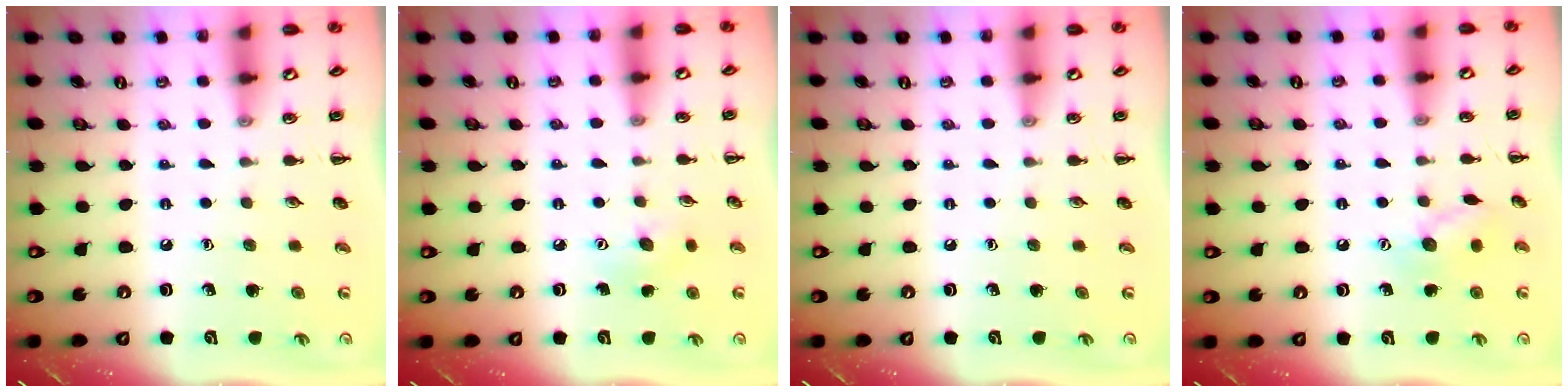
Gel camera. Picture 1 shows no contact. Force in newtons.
{"total": 6.0, "press": 5.8, "slide": 1.4}
{"total": 0.0}
{"total": 8.5, "press": 8.4, "slide": 0.9}